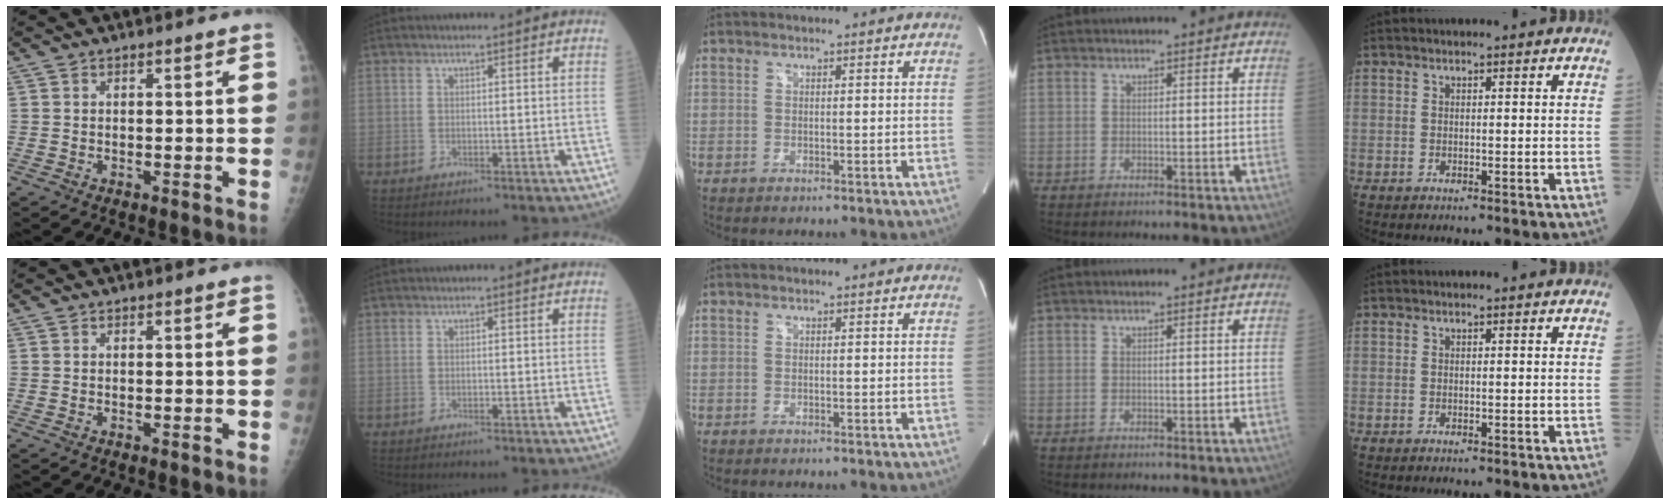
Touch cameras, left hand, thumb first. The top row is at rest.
{}